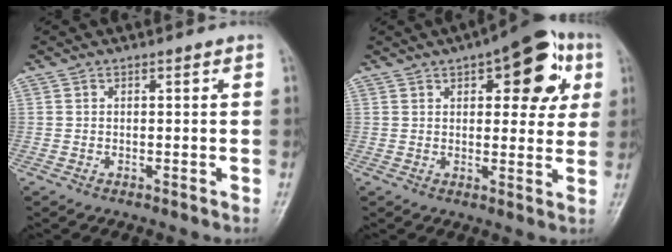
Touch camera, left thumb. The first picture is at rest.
{"total": 14.9, "force": [6.1, 6.8, 11.7], "torque": [-0.101, 0.000, 0.073]}